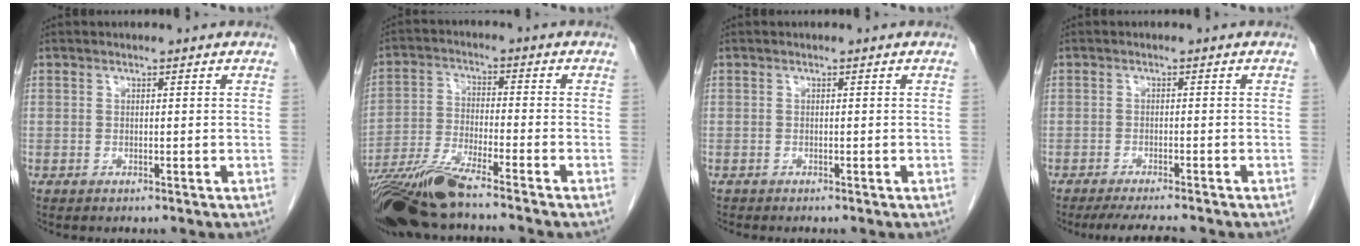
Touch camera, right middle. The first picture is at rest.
{"total": 12.0, "force": [-9.8, -0.9, 6.9], "torque": [-0.129, -0.027, -0.177]}
{"total": 0.0}
{"total": 5.7, "force": [-5.1, 0.2, 2.6], "torque": [-0.038, -0.017, -0.080]}